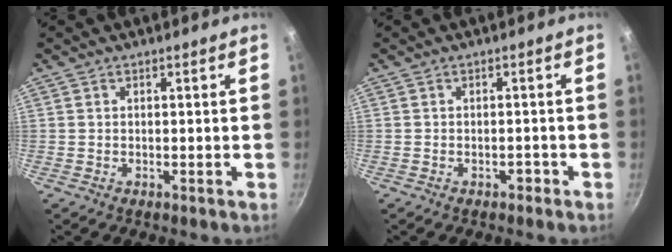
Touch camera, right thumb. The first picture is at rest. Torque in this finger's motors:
{"motor_torque": [0.21, -0.21, 0.49, -0.44, 0.00]}